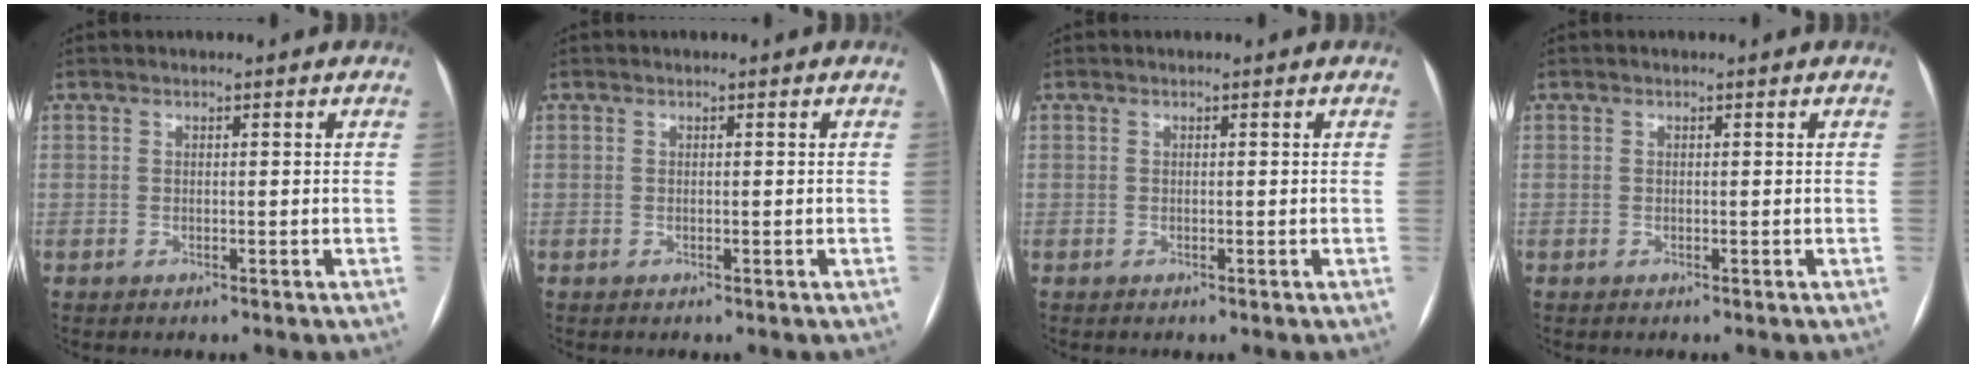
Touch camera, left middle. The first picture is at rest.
{"total": 0.0}
{"total": 0.0}
{"total": 0.0}